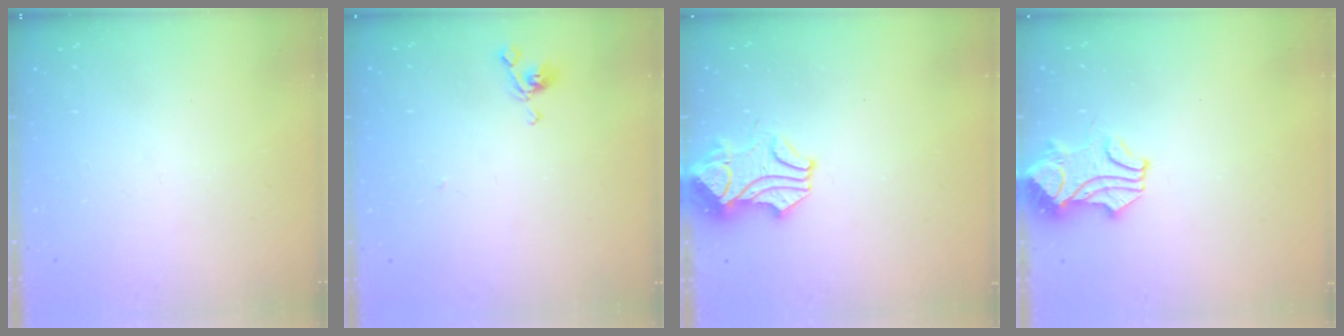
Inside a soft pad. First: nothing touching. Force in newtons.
{"total": 4.6, "press": 4.5, "slide": 0.2}
{"total": 1.0, "press": 0.6, "slide": 0.8}
{"total": 1.9, "press": 1.8, "slide": 0.6}